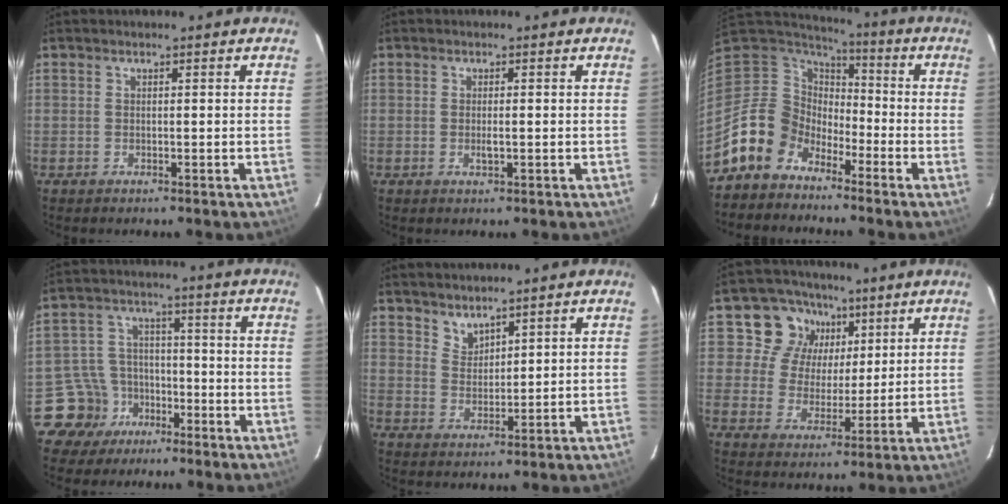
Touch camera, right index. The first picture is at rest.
{"total": 1.5, "force": [-0.4, 0.3, 1.4], "torque": [-0.026, -0.003, -0.005]}
{"total": 10.9, "force": [-7.6, 7.6, 1.8], "torque": [-0.053, 0.029, -0.147]}
{"total": 8.4, "force": [-5.4, 6.3, 0.1], "torque": [-0.024, 0.031, -0.093]}
{"total": 3.7, "force": [3.3, 1.4, 0.7], "torque": [-0.010, 0.000, 0.065]}
{"total": 9.8, "force": [5.0, 8.3, 1.7], "torque": [-0.029, 0.005, 0.081]}